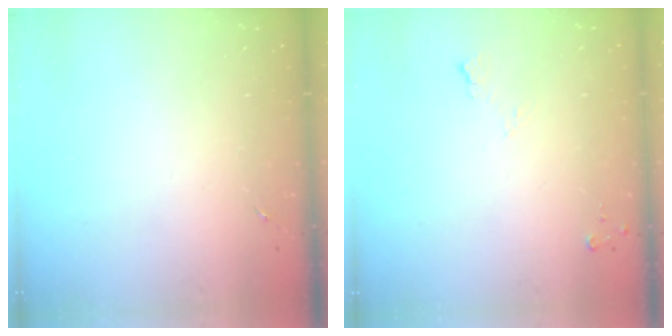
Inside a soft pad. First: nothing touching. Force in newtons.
{"total": 5.7, "press": 5.6, "slide": 0.7}